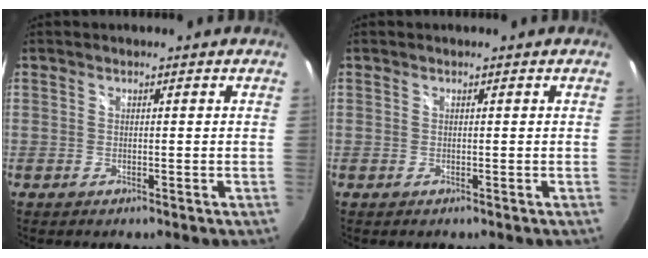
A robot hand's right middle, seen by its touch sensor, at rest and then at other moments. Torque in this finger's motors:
{"motor_torque": [-0.27, 0.13, -0.04, -0.01]}